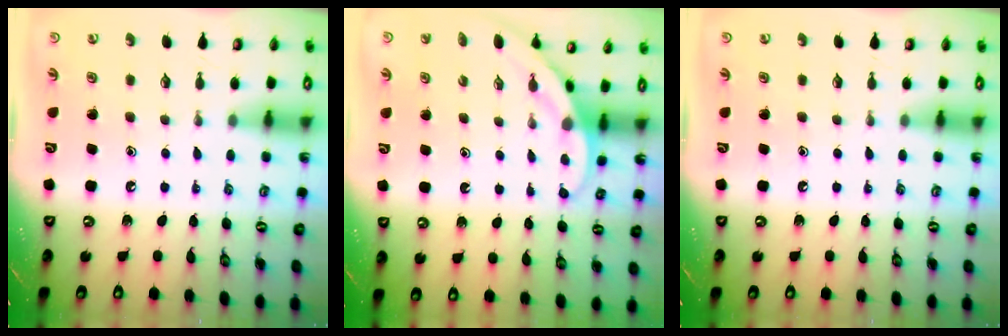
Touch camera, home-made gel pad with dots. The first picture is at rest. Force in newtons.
{"total": 5.0, "press": 5.0, "slide": 0.4}
{"total": 0.0}